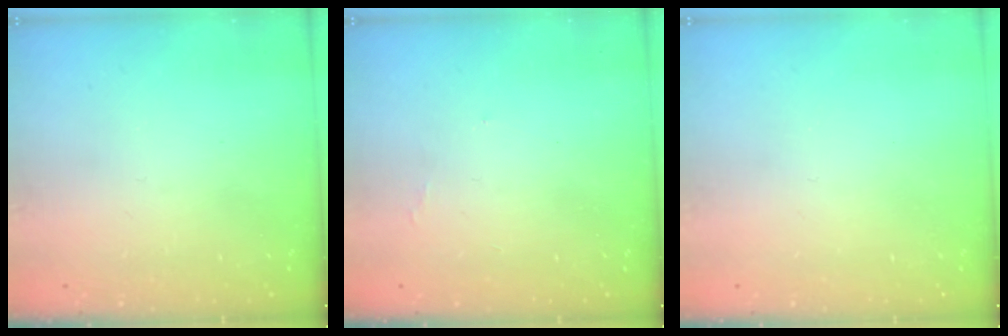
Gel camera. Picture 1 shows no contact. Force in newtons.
{"total": 3.7, "press": 3.7, "slide": 0.4}
{"total": 0.0}